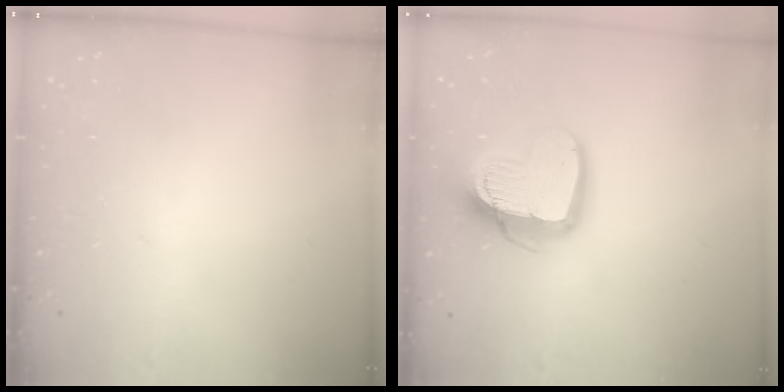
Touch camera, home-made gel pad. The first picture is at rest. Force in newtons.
{"total": 15.0, "press": 14.9, "slide": 1.3}